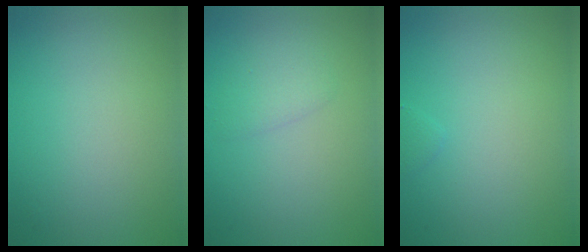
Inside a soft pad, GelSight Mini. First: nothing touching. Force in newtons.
{"total": 1.5, "press": 1.5, "slide": 0.1}
{"total": 0.5, "press": 0.5, "slide": 0.0}